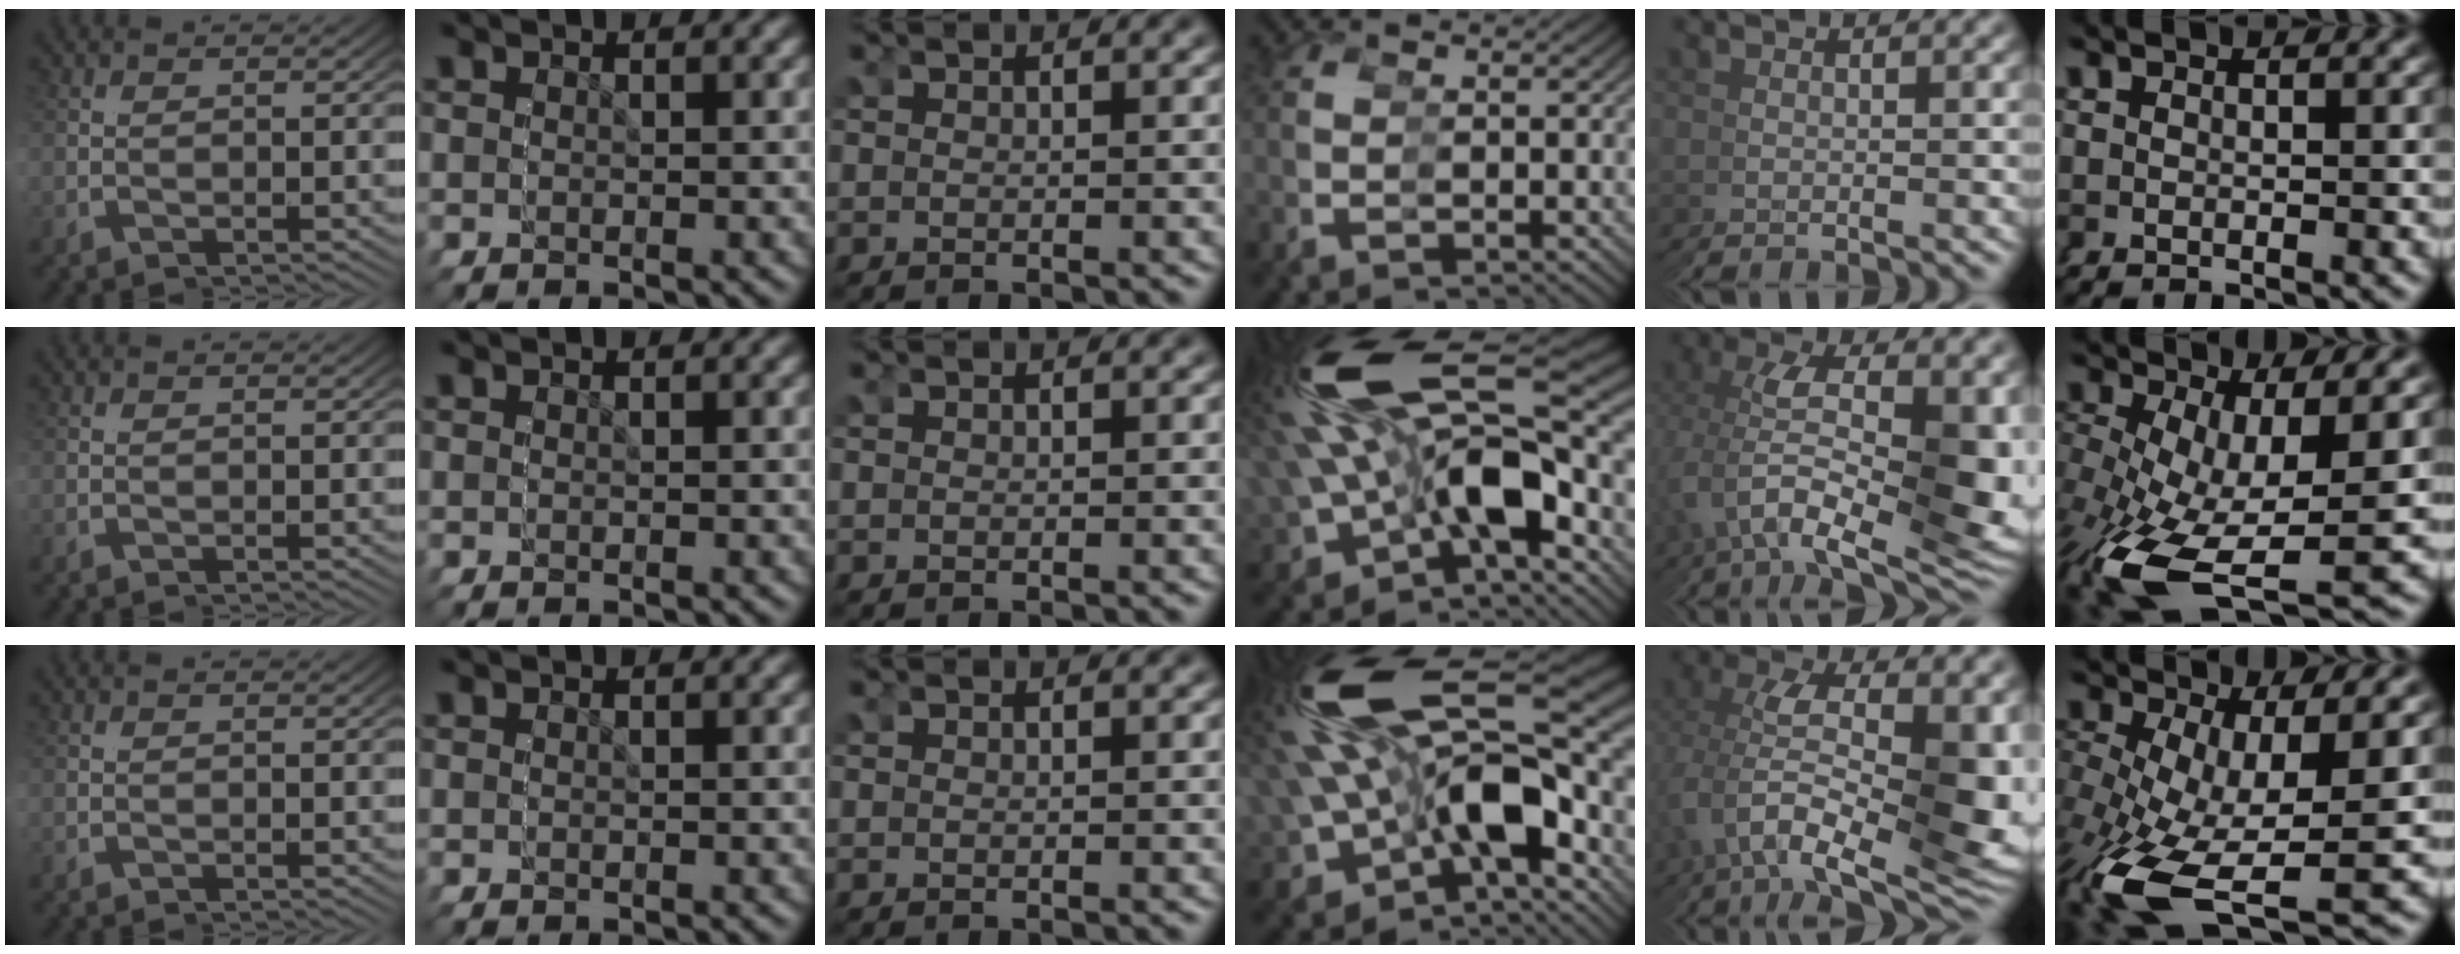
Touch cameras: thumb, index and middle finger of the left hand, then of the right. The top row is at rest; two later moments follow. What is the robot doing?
{"motion": "grasp_and_lifting", "object": "stress ball aka squeeze ball"}